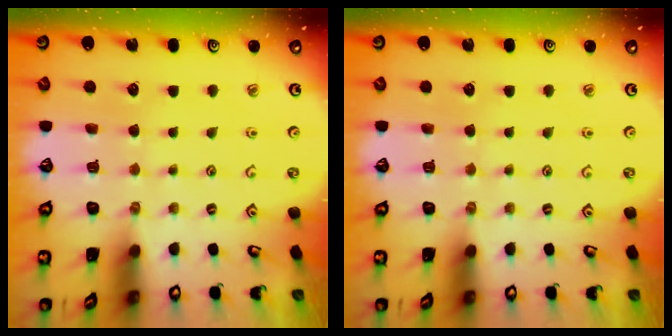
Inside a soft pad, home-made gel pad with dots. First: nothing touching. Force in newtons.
{"total": 0.0}